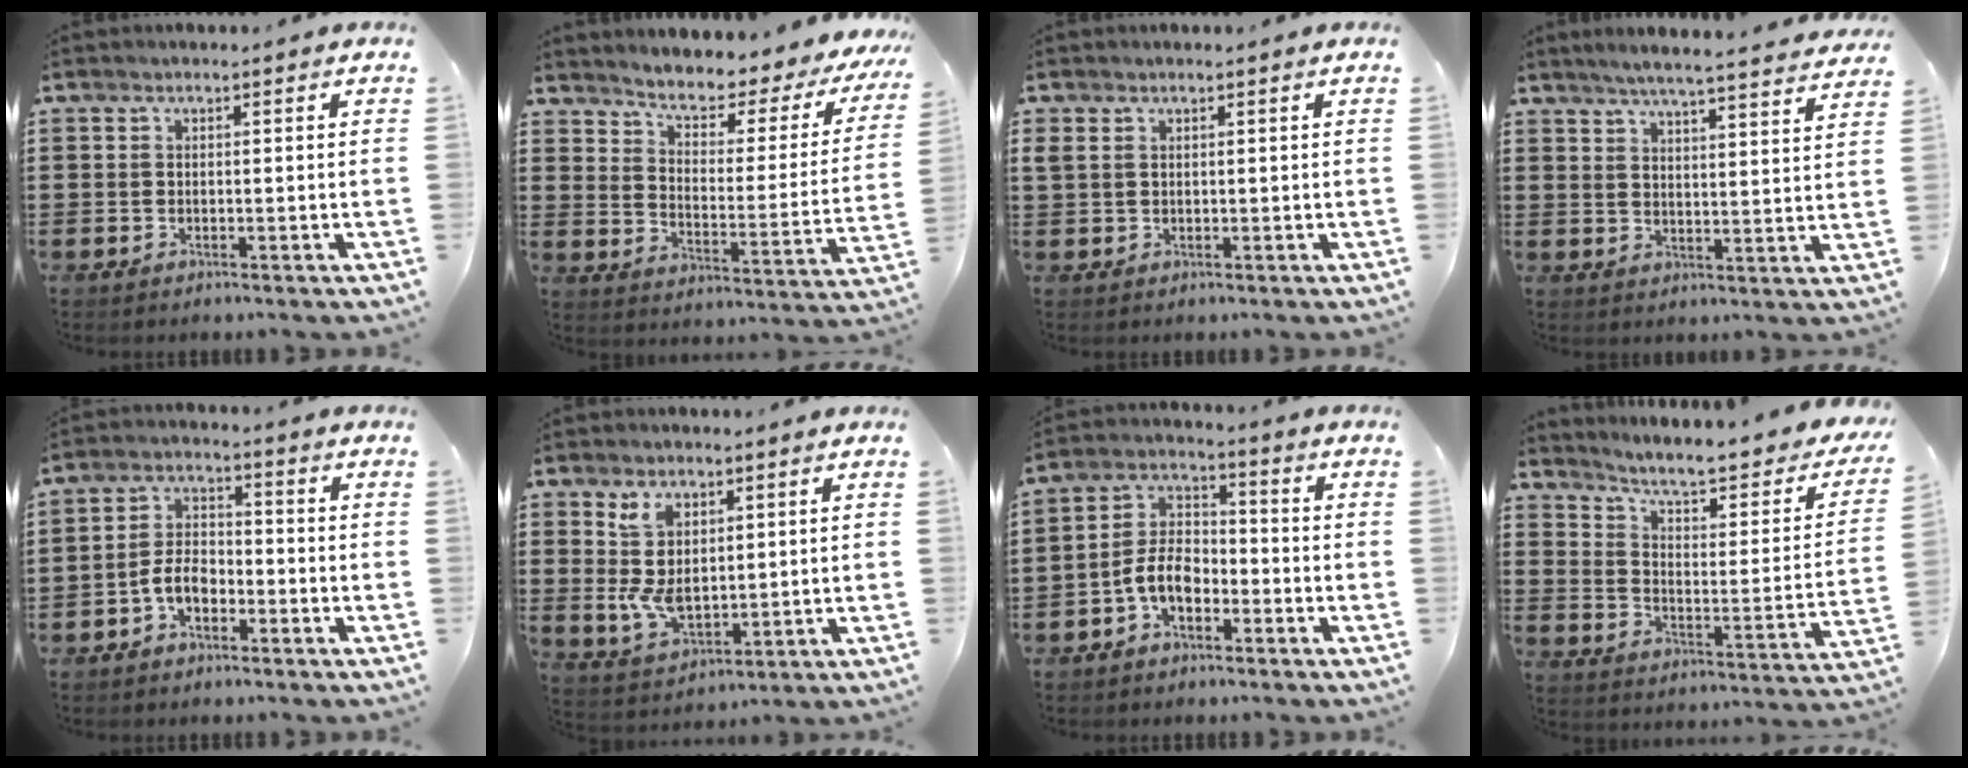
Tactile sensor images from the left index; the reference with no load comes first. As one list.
[{"total": 3.9, "force": [3.2, 1.0, 2.0], "torque": [-0.050, -0.031, 0.041]}, {"total": 1.2, "force": [0.6, 0.8, 0.6], "torque": [-0.016, 0.004, 0.012]}, {"total": 4.9, "force": [4.5, -0.7, 1.8], "torque": [-0.050, -0.029, 0.076]}, {"total": 4.6, "force": [-2.5, 2.6, 2.9], "torque": [-0.071, 0.004, -0.053]}, {"total": 7.6, "force": [1.9, 4.7, 5.6], "torque": [-0.143, 0.001, 0.032]}, {"total": 6.1, "force": [-3.2, 3.5, 4.0], "torque": [-0.096, 0.008, -0.067]}, {"total": 5.3, "force": [4.2, 0.7, 3.2], "torque": [-0.074, -0.039, 0.060]}]